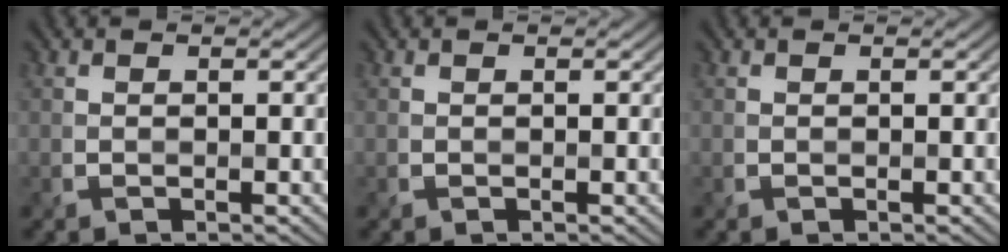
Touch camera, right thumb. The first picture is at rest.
{"total": 0.0}
{"total": 0.0}